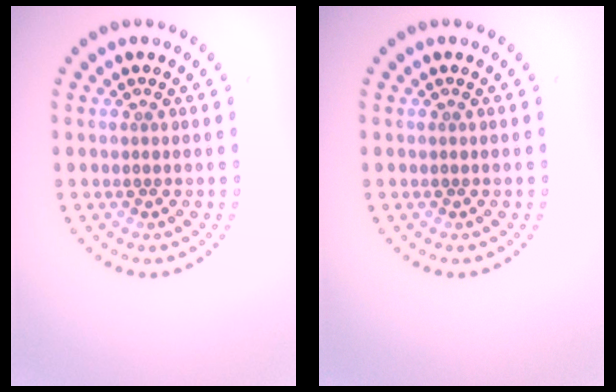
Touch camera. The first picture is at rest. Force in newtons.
{"total": 0.0}